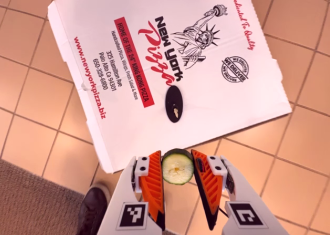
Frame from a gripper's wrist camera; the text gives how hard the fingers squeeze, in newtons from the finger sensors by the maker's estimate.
{"total": 8.2, "left": 8.6, "right": 7.9}